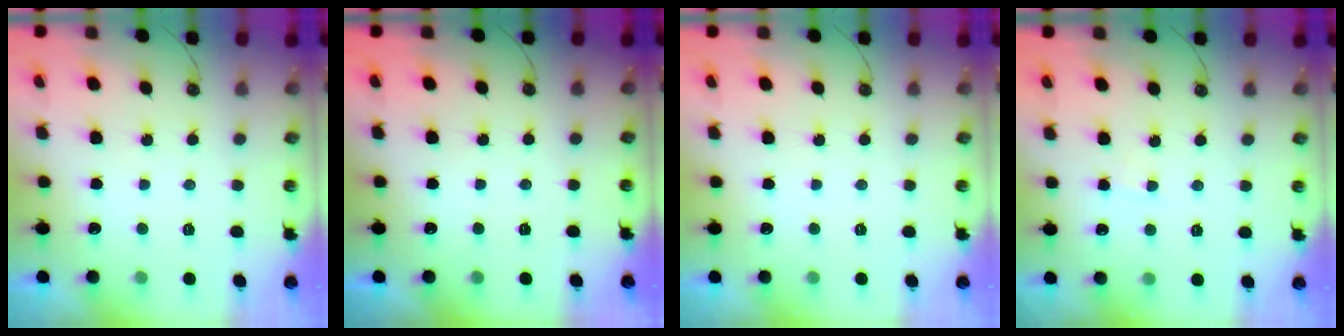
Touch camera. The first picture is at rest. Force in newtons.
{"total": 0.0}
{"total": 0.0}
{"total": 3.1, "press": 3.1, "slide": 0.4}